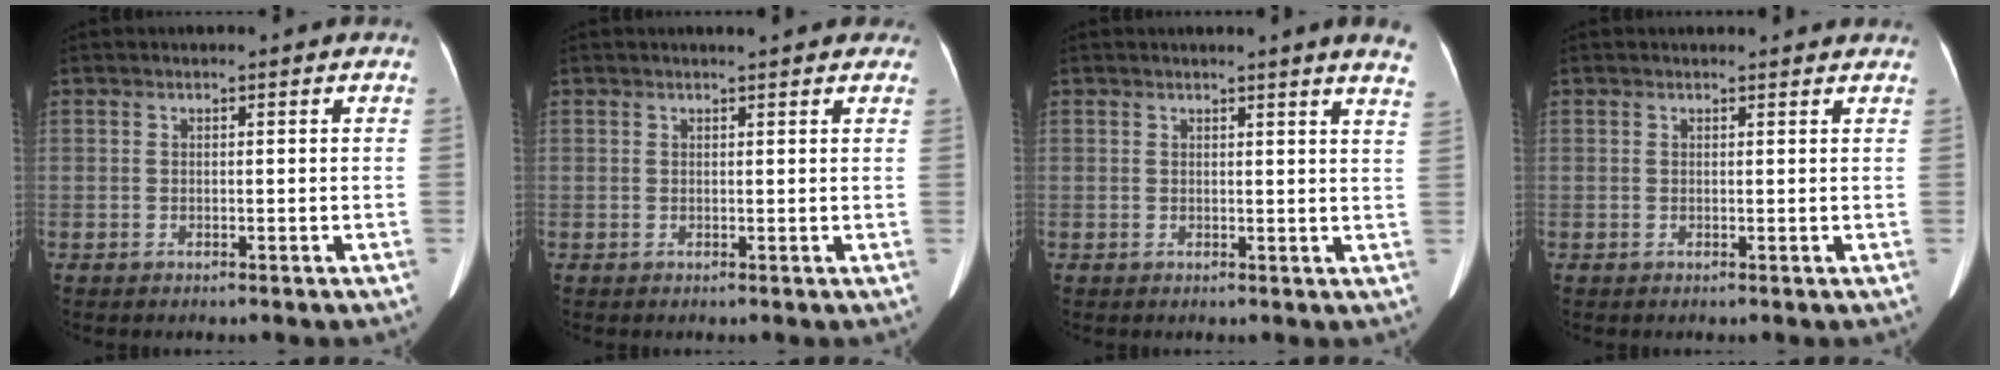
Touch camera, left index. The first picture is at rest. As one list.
[{"total": 5.8, "force": [4.9, 1.4, 2.7], "torque": [-0.032, 0.015, 0.050]}, {"total": 6.5, "force": [5.6, -0.8, 3.2], "torque": [-0.030, -0.025, 0.038]}, {"total": 2.8, "force": [2.7, 0.4, 0.4], "torque": [-0.010, 0.007, 0.024]}]